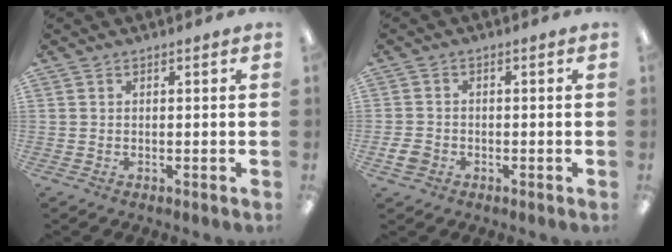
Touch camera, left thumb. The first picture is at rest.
{"total": 3.3, "force": [-1.3, 2.5, 1.6], "torque": [-0.038, 0.002, -0.027]}